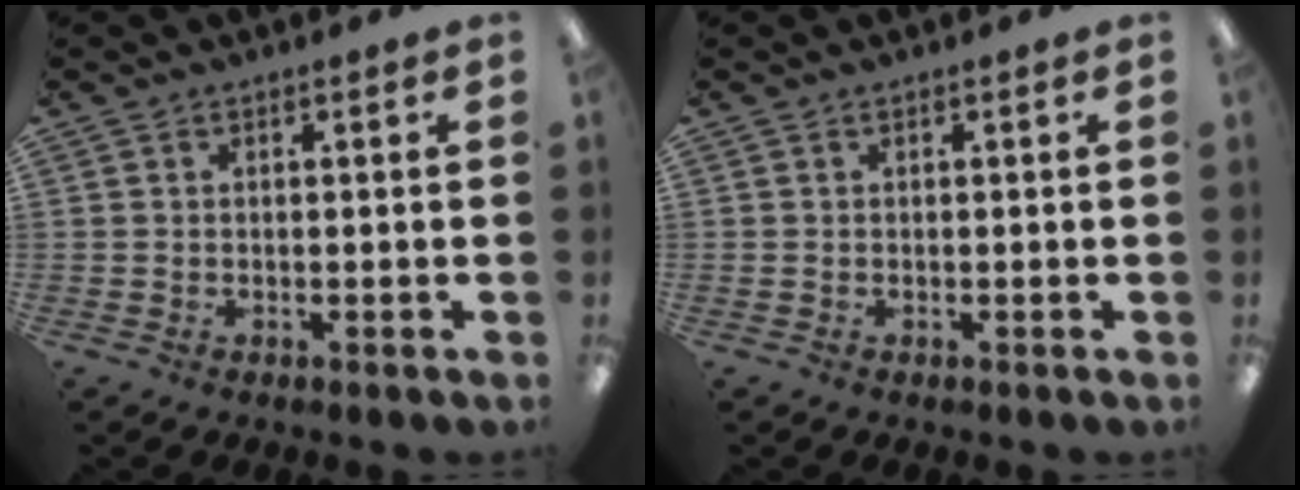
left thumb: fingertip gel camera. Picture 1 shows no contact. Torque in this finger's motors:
{"motor_torque": [-0.03, 0.03, 0.00, 0.00, 0.00]}